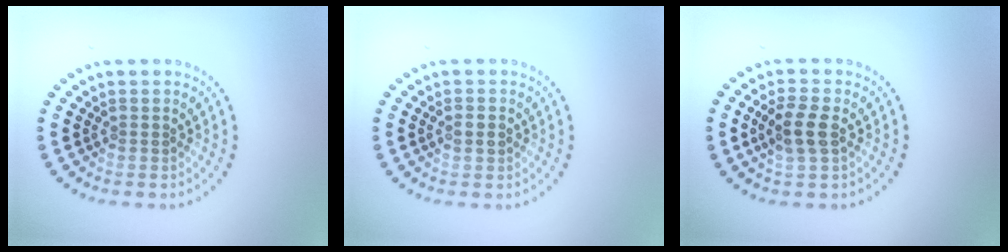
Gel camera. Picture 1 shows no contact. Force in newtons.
{"total": 1.6, "press": 1.6, "slide": 0.1}
{"total": 2.8, "press": 2.7, "slide": 0.8}